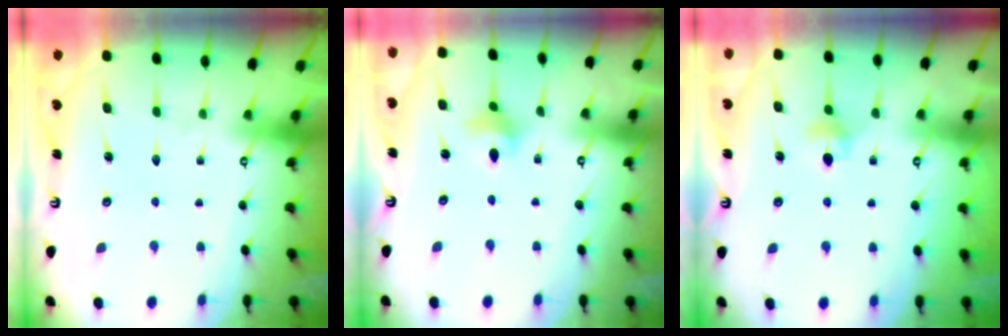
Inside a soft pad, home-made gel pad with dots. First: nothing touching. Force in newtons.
{"total": 4.2, "press": 4.1, "slide": 0.6}
{"total": 4.8, "press": 4.7, "slide": 0.7}